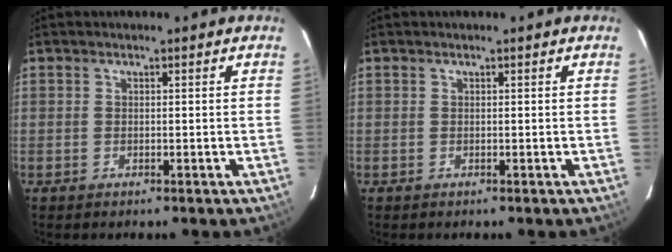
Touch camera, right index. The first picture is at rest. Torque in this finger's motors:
{"motor_torque": [0.00, 0.00, 0.00, 0.00]}